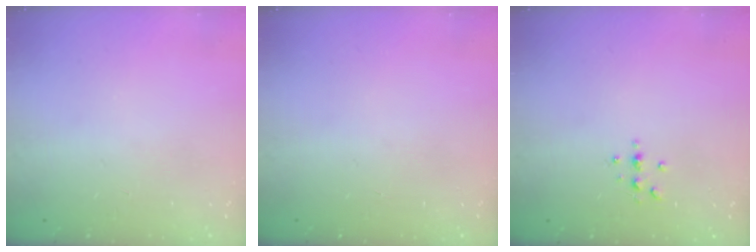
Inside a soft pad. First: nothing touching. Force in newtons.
{"total": 0.0}
{"total": 3.1, "press": 3.1, "slide": 0.5}